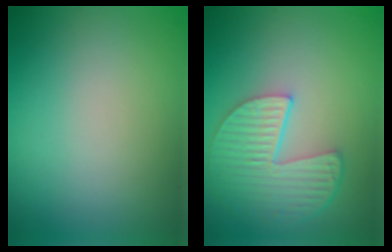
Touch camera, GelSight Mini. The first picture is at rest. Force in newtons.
{"total": 5.2, "press": 4.2, "slide": 3.2}